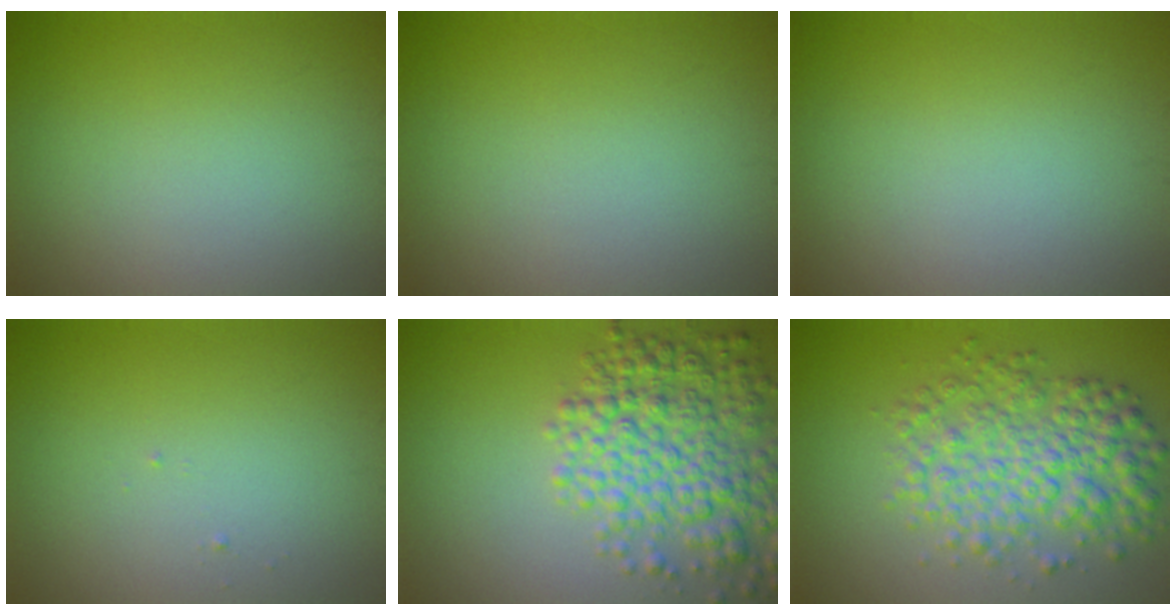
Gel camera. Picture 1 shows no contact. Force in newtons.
{"total": 0.0}
{"total": 0.0}
{"total": 0.0}
{"total": 7.0, "press": 7.0, "slide": 0.3}
{"total": 5.9, "press": 5.9, "slide": 0.0}